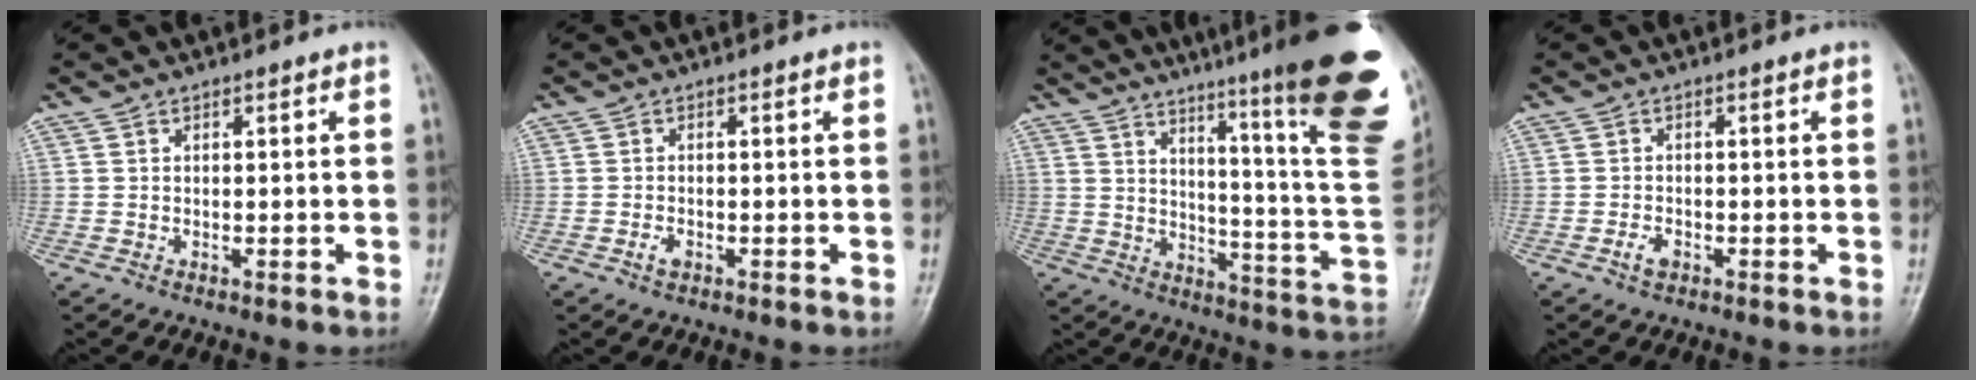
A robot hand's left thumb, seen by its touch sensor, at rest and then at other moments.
{"total": 1.4, "force": [-0.7, 0.8, 0.9], "torque": [-0.016, 0.003, -0.013]}
{"total": 29.4, "force": [17.8, 3.2, 23.2], "torque": [-0.236, -0.093, 0.239]}
{"total": 1.9, "force": [-1.0, 1.1, 1.2], "torque": [-0.023, 0.006, -0.019]}